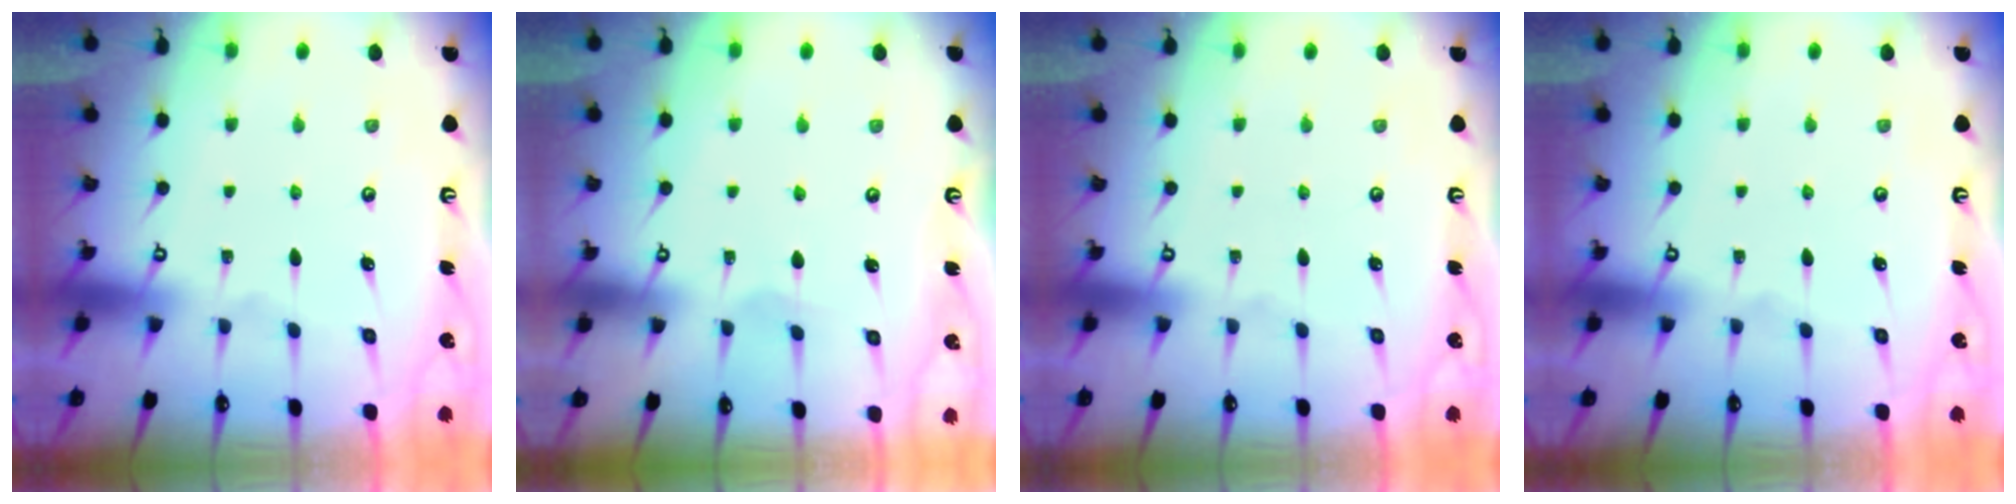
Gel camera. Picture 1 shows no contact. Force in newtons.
{"total": 2.8, "press": 2.8, "slide": 0.2}
{"total": 0.0}
{"total": 0.0}